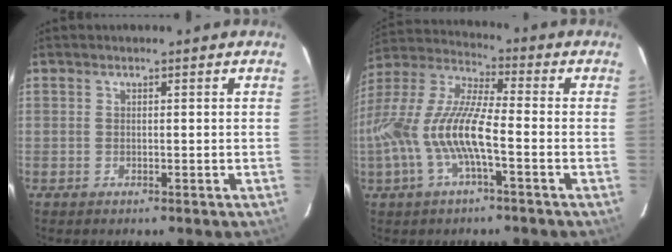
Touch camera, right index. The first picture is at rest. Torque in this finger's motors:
{"motor_torque": [1.23, -0.91, 0.95, 0.21]}